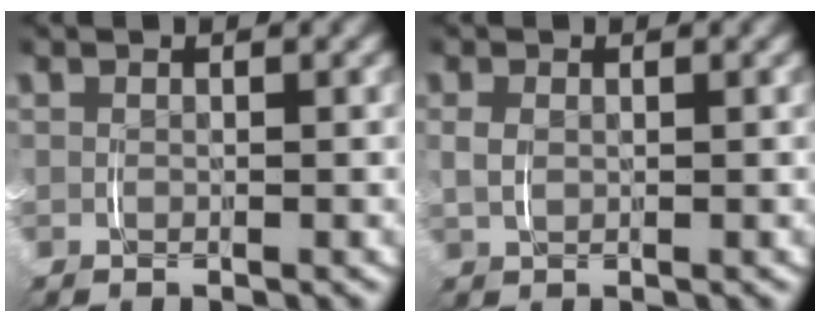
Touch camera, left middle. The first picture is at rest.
{"total": 0.8, "force": [0.1, 0.4, 0.7], "torque": [-0.016, -0.001, 0.006]}